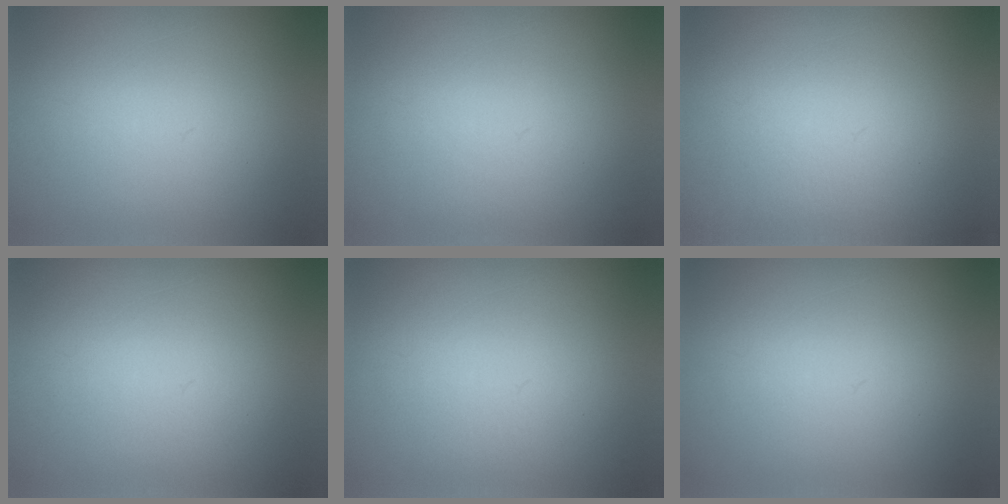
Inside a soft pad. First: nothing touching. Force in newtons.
{"total": 1.1}
{"total": 2.0}
{"total": 1.0}
{"total": 1.0}
{"total": 0.0}